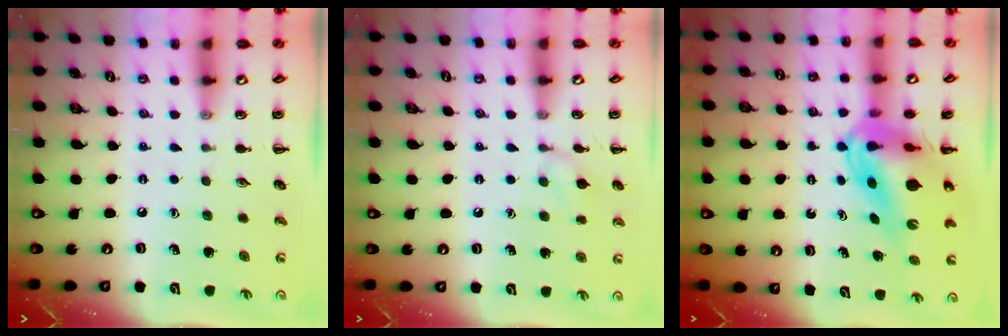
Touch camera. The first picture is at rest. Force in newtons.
{"total": 7.3, "press": 6.9, "slide": 2.1}
{"total": 13.9, "press": 13.2, "slide": 4.2}